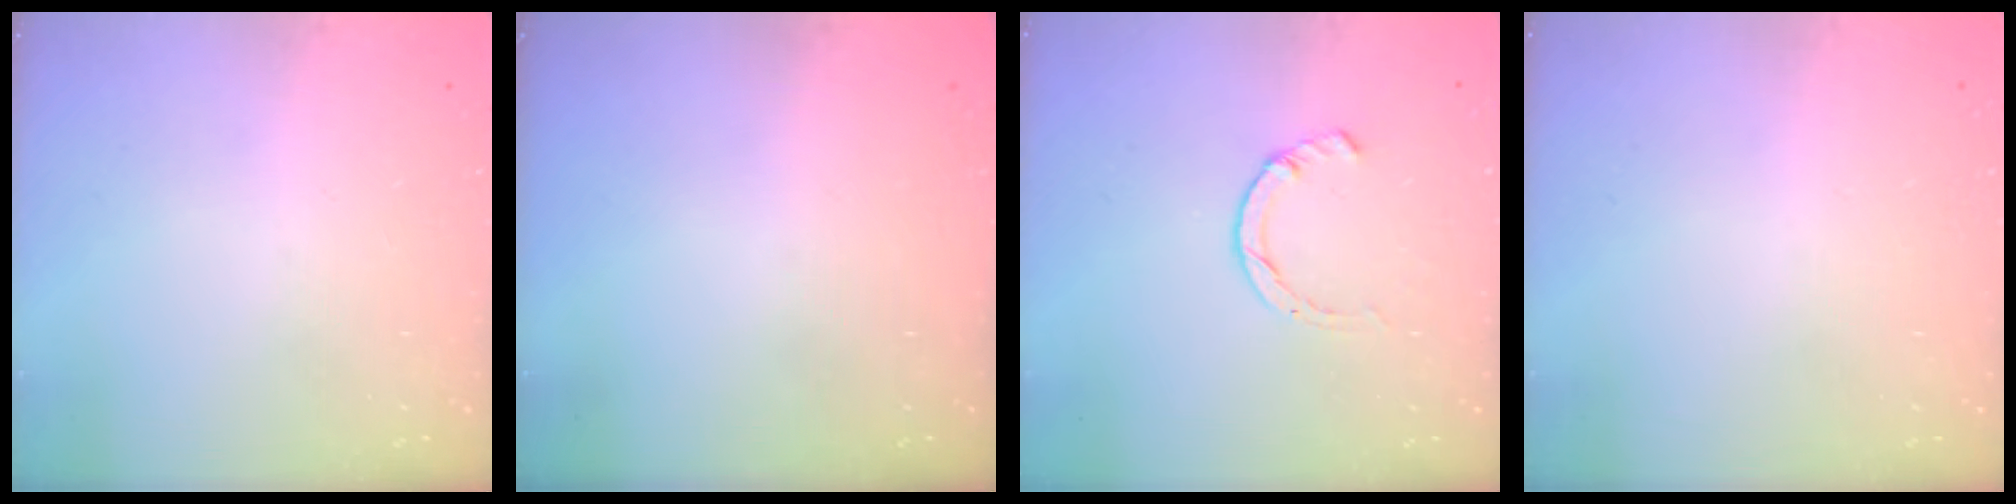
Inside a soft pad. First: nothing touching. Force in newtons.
{"total": 0.0}
{"total": 2.3, "press": 2.3, "slide": 0.5}
{"total": 2.6, "press": 2.6, "slide": 0.2}